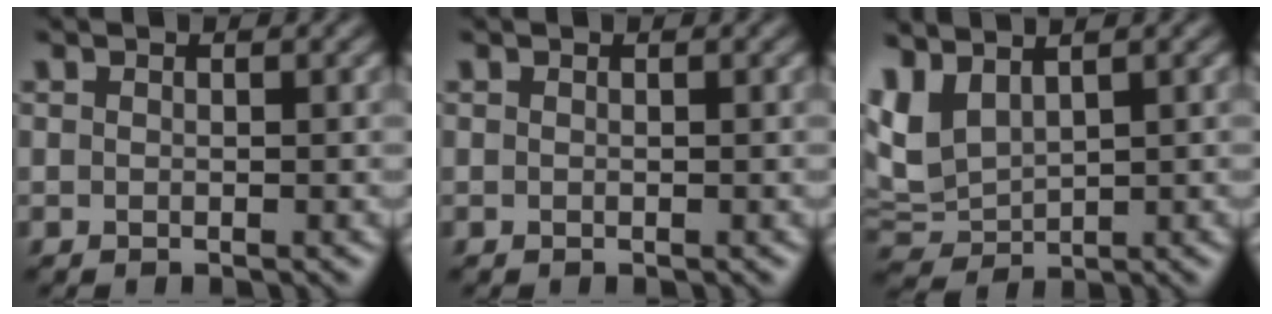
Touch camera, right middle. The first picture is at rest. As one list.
[{"total": 0.0}, {"total": 4.3, "force": [2.2, 2.3, 2.8], "torque": [-0.076, 0.005, 0.049]}]